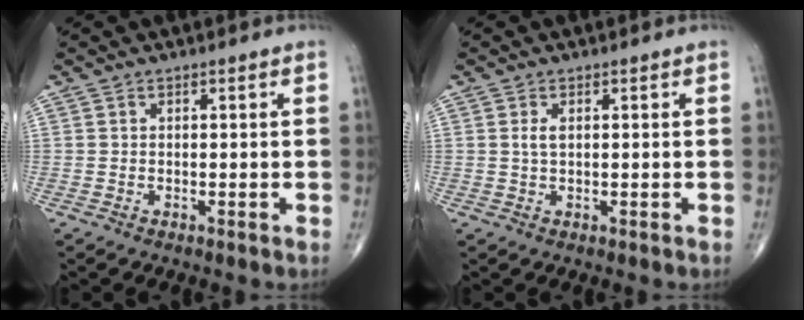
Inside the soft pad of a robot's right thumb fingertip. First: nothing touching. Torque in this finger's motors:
{"motor_torque": [0.05, -0.13, 0.35, 0.18, -0.01]}